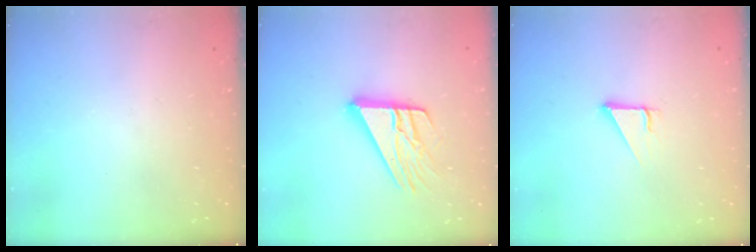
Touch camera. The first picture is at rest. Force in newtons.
{"total": 15.4, "press": 15.3, "slide": 1.4}
{"total": 2.9, "press": 2.8, "slide": 0.2}